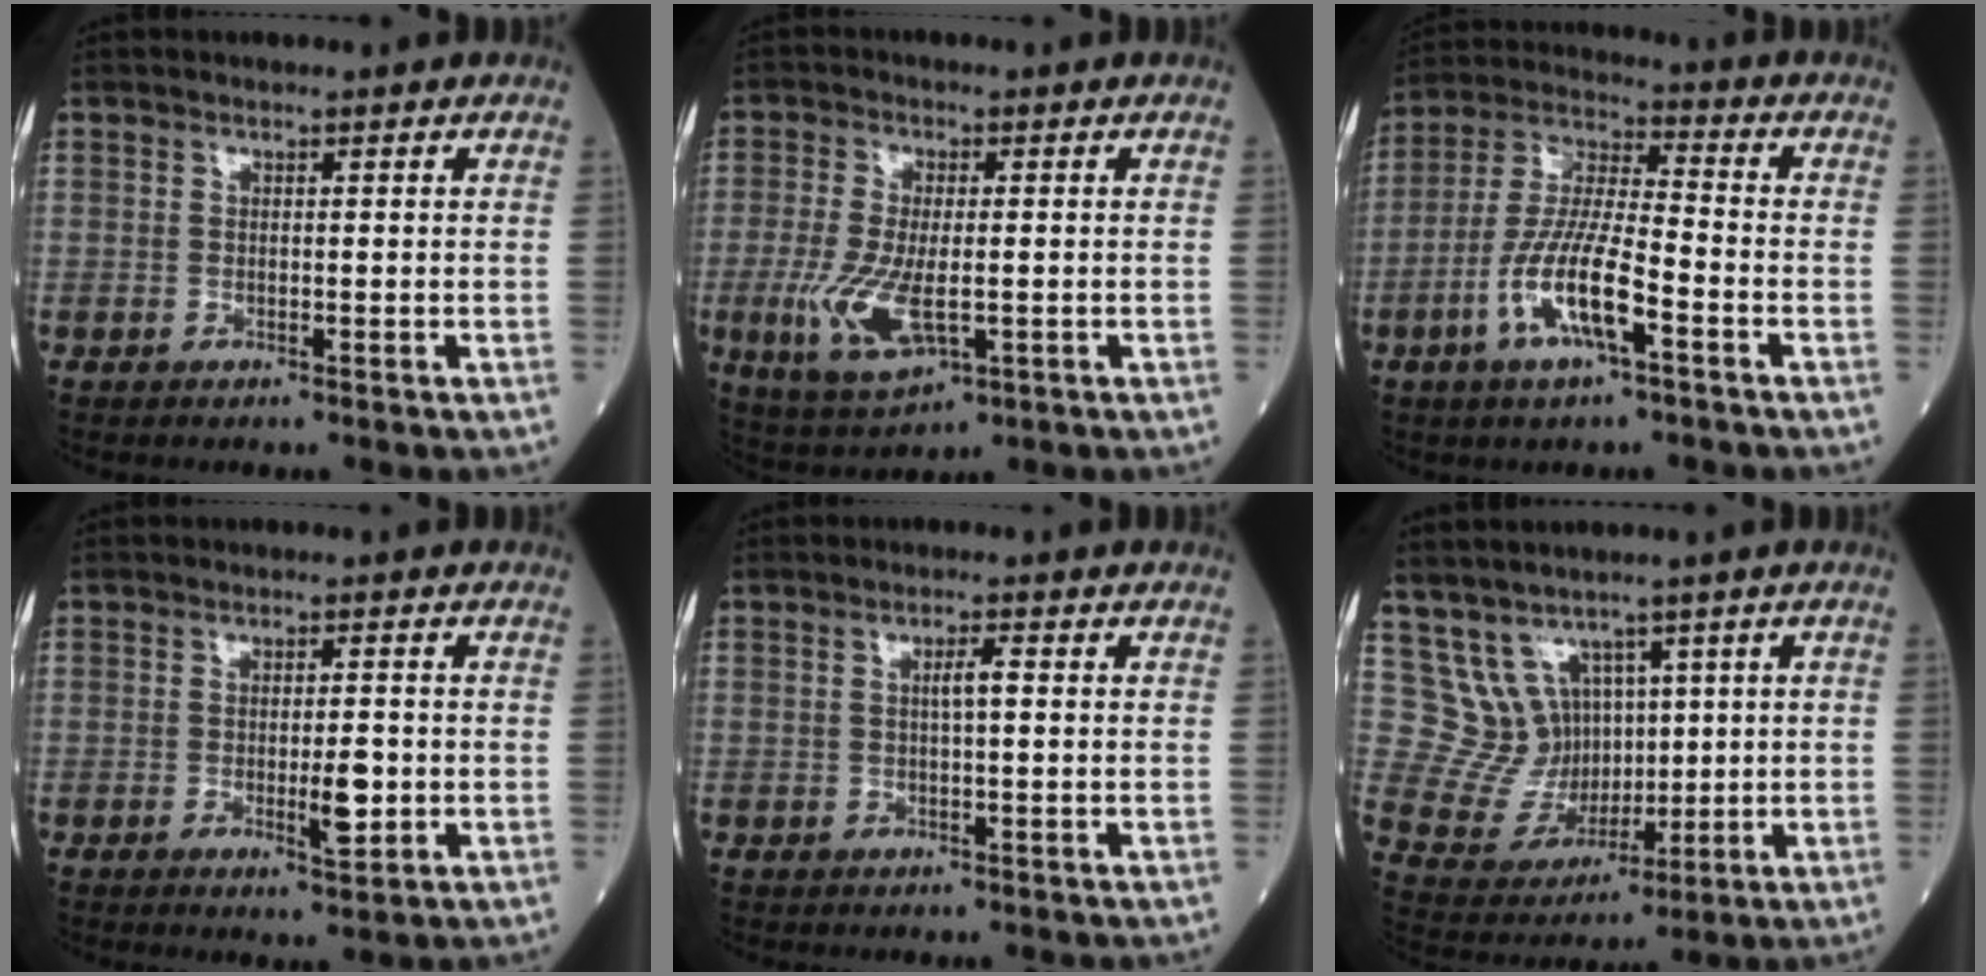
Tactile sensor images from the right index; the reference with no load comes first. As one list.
[{"total": 9.5, "force": [-2.1, 3.5, 8.6], "torque": [-0.185, -0.018, -0.030]}, {"total": 11.9, "force": [-4.8, 2.3, 10.6], "torque": [-0.216, -0.003, -0.091]}, {"total": 4.0, "force": [-0.8, 0.9, 3.8], "torque": [-0.059, -0.003, -0.008]}, {"total": 2.2, "force": [0.3, 0.2, 2.2], "torque": [-0.039, 0.002, 0.004]}, {"total": 7.6, "force": [3.7, 6.5, 1.3], "torque": [-0.034, 0.036, 0.088]}]